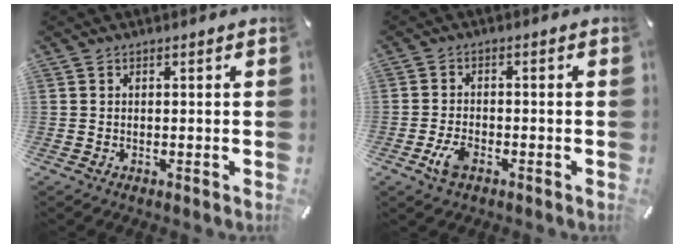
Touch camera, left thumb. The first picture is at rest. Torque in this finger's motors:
{"motor_torque": [-0.28, 0.40, -0.04, -0.02, 0.04]}